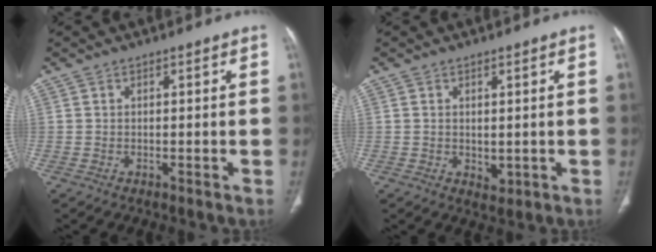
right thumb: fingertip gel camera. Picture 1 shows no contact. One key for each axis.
{"total": 2.0, "fx": 0.2, "fy": 1.5, "fz": 1.4, "tx": -0.022, "ty": -0.008, "tz": 0.012}